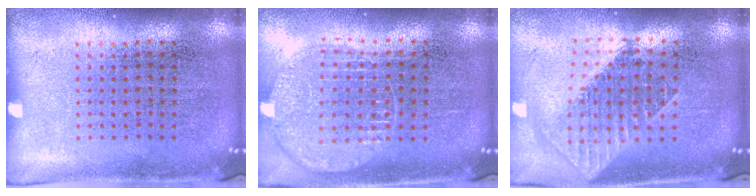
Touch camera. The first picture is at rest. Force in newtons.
{"total": 1.1, "press": 1.1, "slide": 0.3}
{"total": 1.8, "press": 1.5, "slide": 1.1}